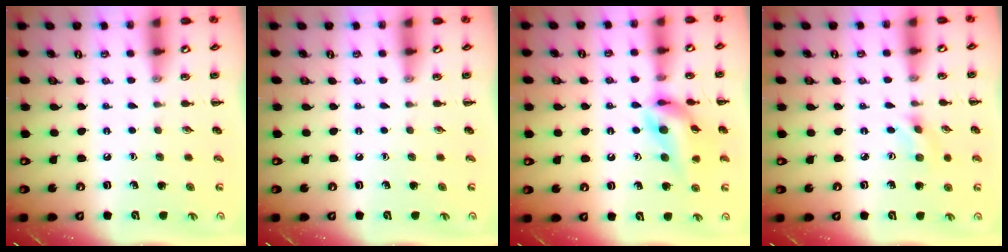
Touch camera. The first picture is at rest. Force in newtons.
{"total": 0.0}
{"total": 13.6, "press": 13.3, "slide": 2.7}
{"total": 1.6, "press": 1.5, "slide": 0.5}